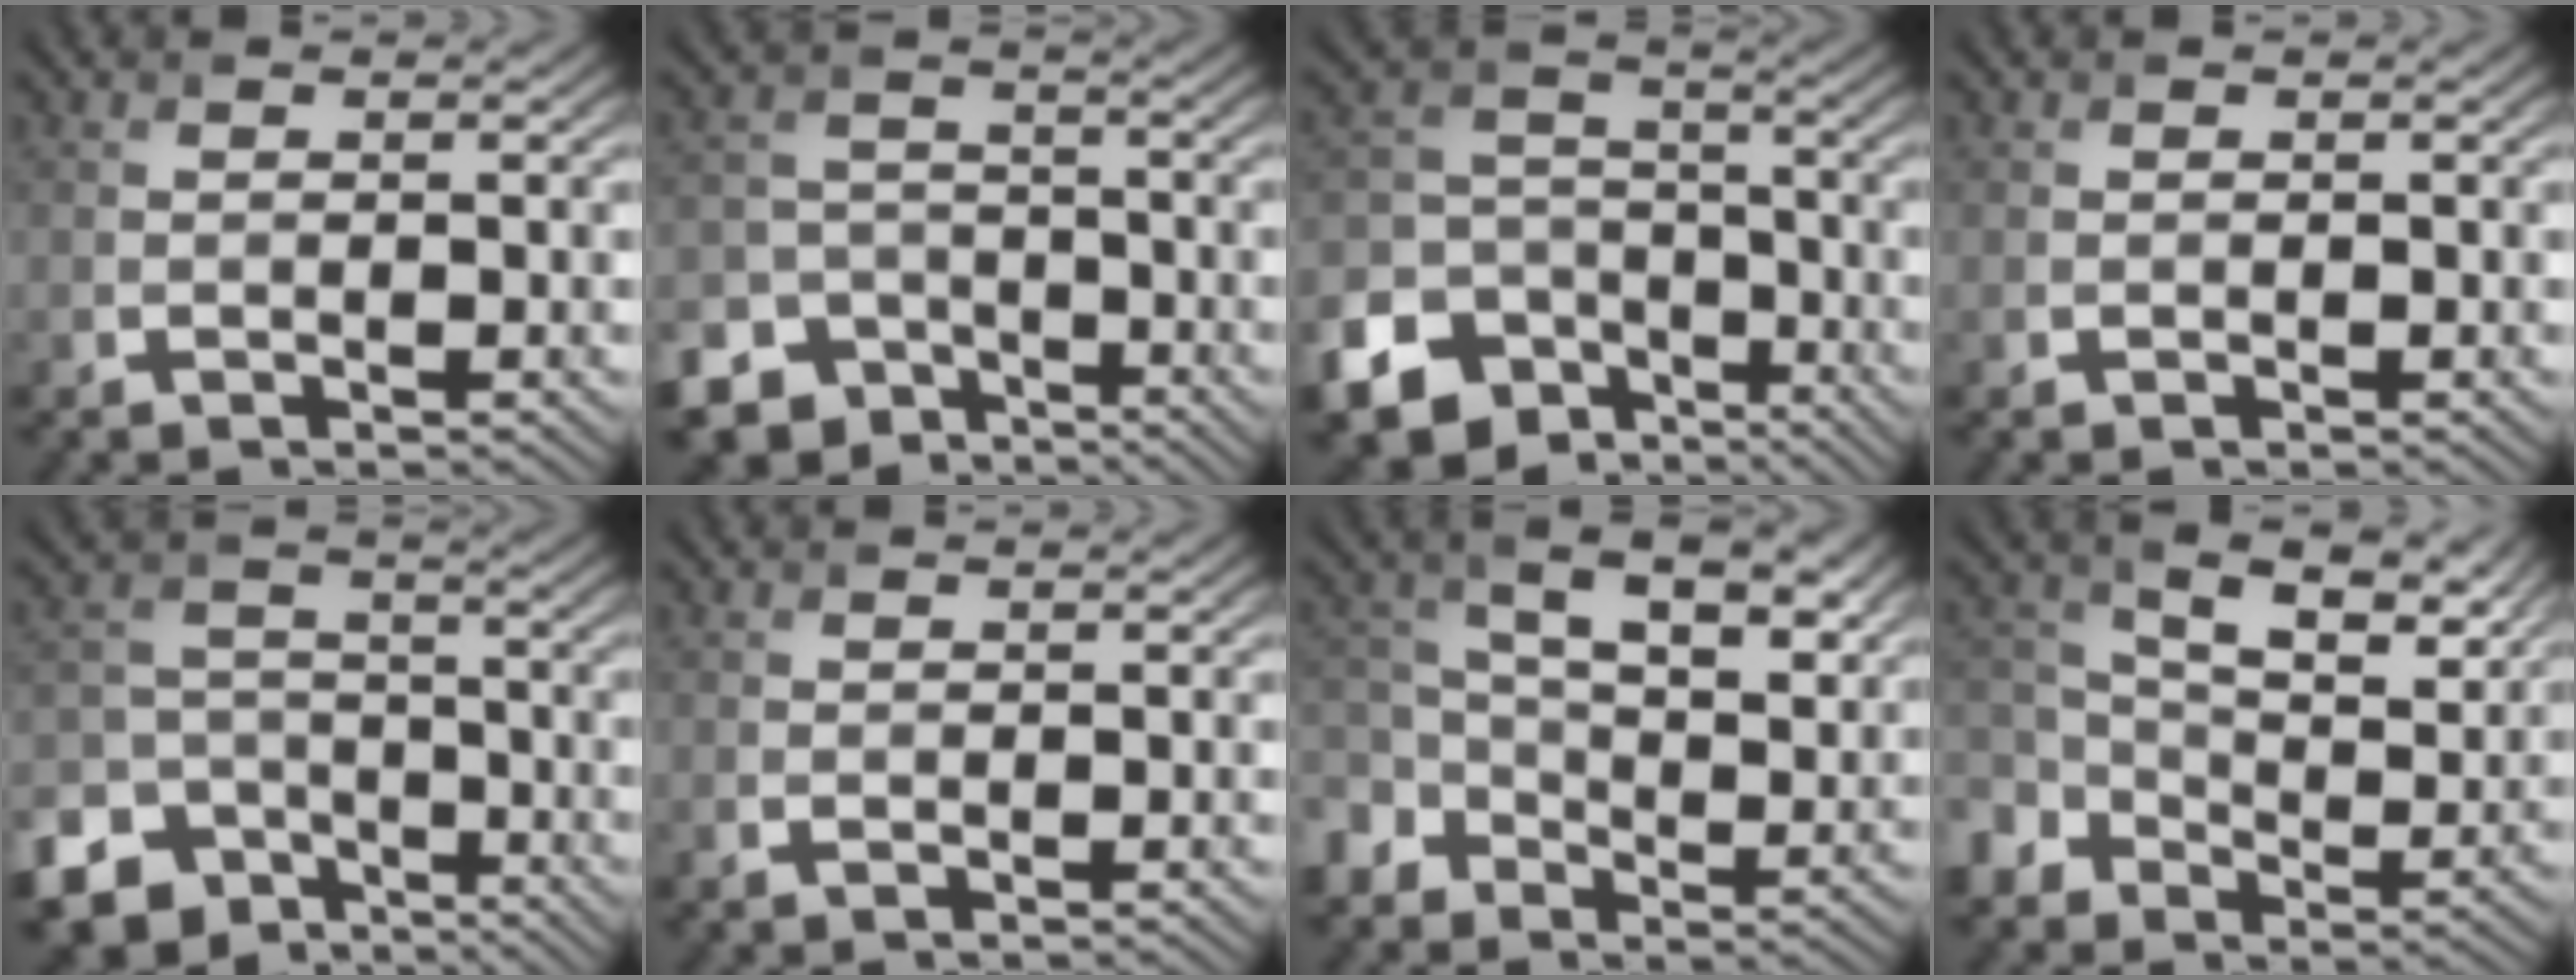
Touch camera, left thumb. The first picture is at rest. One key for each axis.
{"total": 10.3, "fx": -7.0, "fy": 7.1, "fz": 2.5, "tx": -0.075, "ty": -0.030, "tz": -0.124}
{"total": 14.4, "fx": -7.7, "fy": 10.7, "fz": 5.6, "tx": -0.172, "ty": -0.045, "tz": -0.136}
{"total": 0.0}
{"total": 12.8, "fx": -7.7, "fy": 9.4, "fz": 3.9, "tx": -0.126, "ty": -0.050, "tz": -0.129}
{"total": 0.6, "fx": 0.1, "fy": 0.4, "fz": 0.4, "tx": -0.008, "ty": -0.003, "tz": 0.003}
{"total": 9.7, "fx": 0.5, "fy": 6.6, "fz": 7.1, "tx": -0.137, "ty": 0.001, "tz": -0.002}
{"total": 10.3, "fx": 1.9, "fy": 7.5, "fz": 6.8, "tx": -0.144, "ty": -0.010, "tz": 0.030}